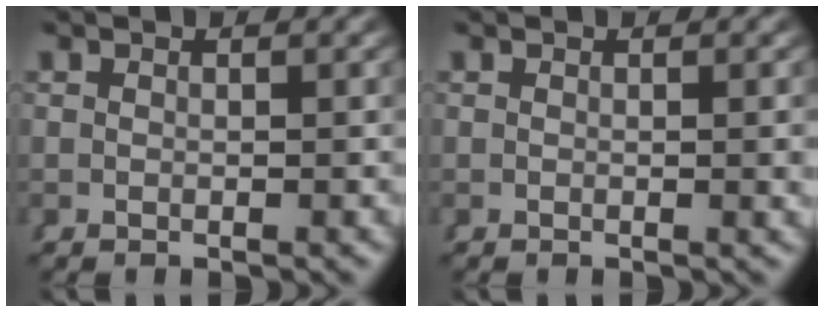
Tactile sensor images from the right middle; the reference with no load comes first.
{"total": 0.6, "force": [0.0, -0.1, 0.5], "torque": [-0.008, 0.001, 0.000]}